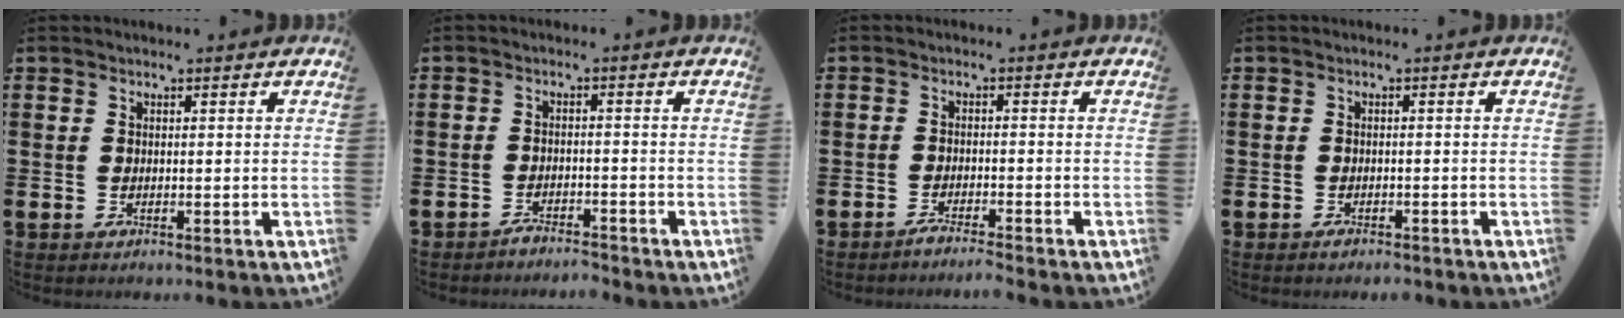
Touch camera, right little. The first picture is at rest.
{"total": 2.1, "force": [-2.1, 0.0, 0.0], "torque": [-0.005, 0.003, -0.045]}
{"total": 1.8, "force": [-1.7, -0.2, 0.6], "torque": [-0.009, 0.001, -0.032]}
{"total": 0.9, "force": [-0.7, 0.3, 0.5], "torque": [-0.010, -0.002, -0.015]}